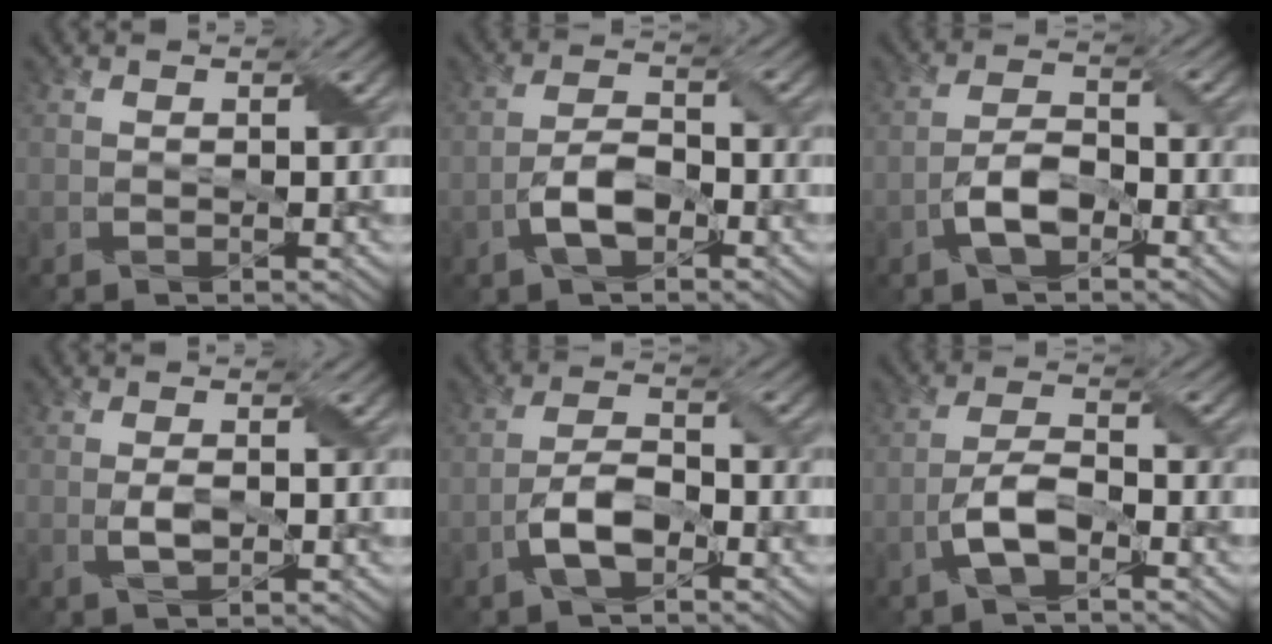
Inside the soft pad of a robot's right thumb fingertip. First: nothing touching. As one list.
[{"total": 4.9, "force": [-2.3, 2.4, 3.7], "torque": [-0.076, 0.007, -0.047]}, {"total": 4.8, "force": [-2.3, 2.3, 3.5], "torque": [-0.073, 0.007, -0.047]}, {"total": 2.1, "force": [-0.4, 0.9, 1.8], "torque": [-0.042, -0.001, -0.005]}, {"total": 5.5, "force": [-2.6, 2.4, 4.1], "torque": [-0.085, 0.008, -0.055]}, {"total": 5.0, "force": [-2.5, 1.9, 3.8], "torque": [-0.081, 0.009, -0.055]}]